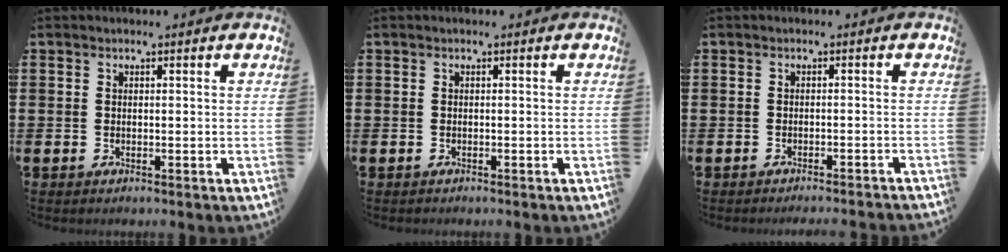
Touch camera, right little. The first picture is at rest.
{"total": 0.0}
{"total": 1.1, "force": [-1.1, -0.3, 0.0], "torque": [0.000, 0.002, -0.022]}